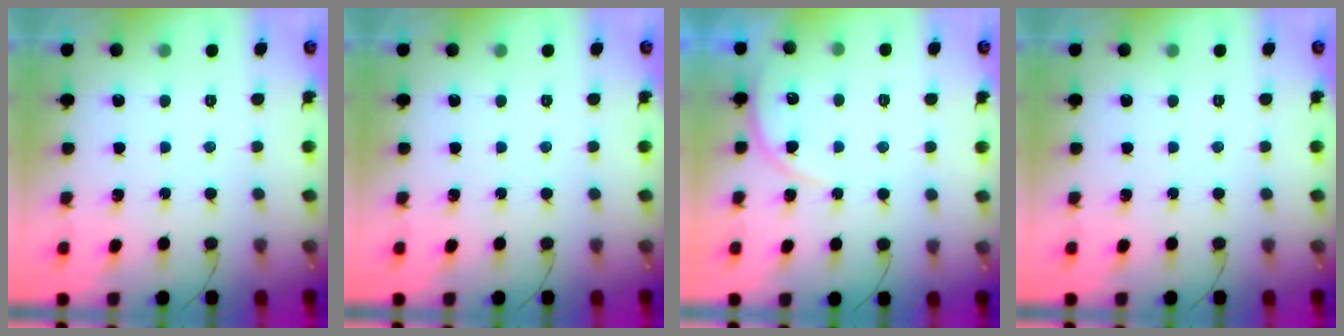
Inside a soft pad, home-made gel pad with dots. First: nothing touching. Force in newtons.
{"total": 0.0}
{"total": 5.8, "press": 5.8, "slide": 0.4}
{"total": 0.0}